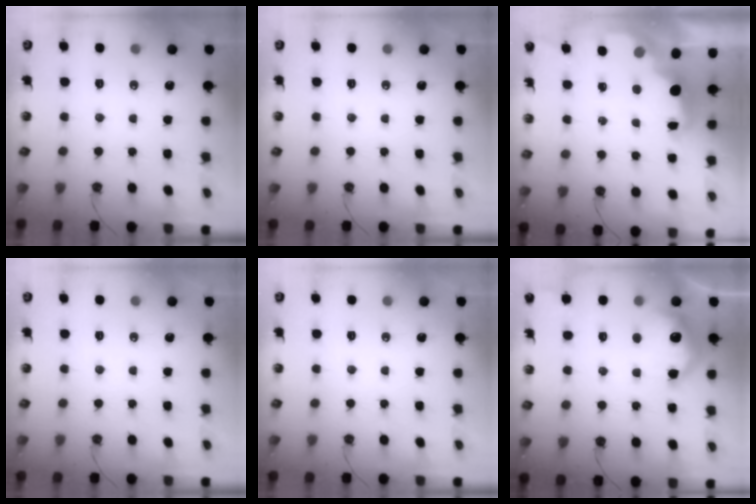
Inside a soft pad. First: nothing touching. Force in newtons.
{"total": 0.0}
{"total": 2.8, "press": 2.6, "slide": 0.9}
{"total": 0.0}
{"total": 0.0}
{"total": 11.5, "press": 11.4, "slide": 0.7}